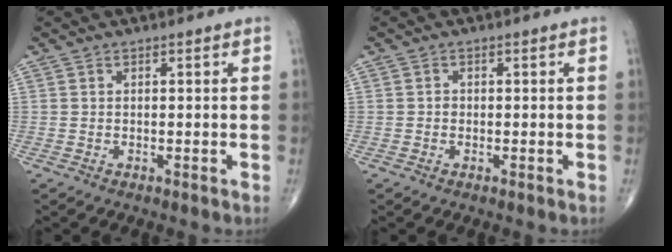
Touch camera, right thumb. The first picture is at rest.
{"total": 0.6, "force": [-0.1, 0.6, 0.3], "torque": [0.000, 0.002, -0.005]}